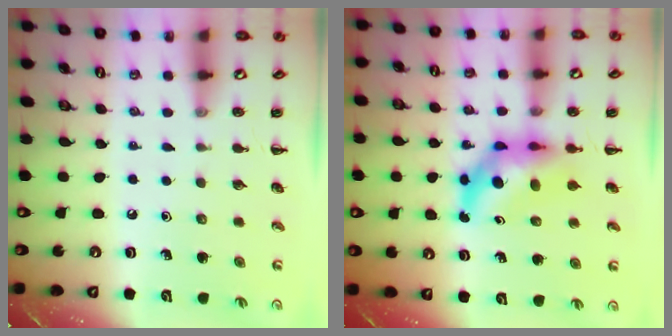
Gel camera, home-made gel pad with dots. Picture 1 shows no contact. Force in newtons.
{"total": 6.0, "press": 5.7, "slide": 1.7}